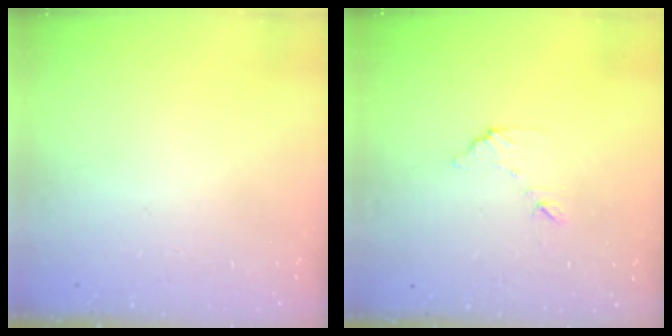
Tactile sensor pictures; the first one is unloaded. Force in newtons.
{"total": 7.2, "press": 7.2, "slide": 0.4}